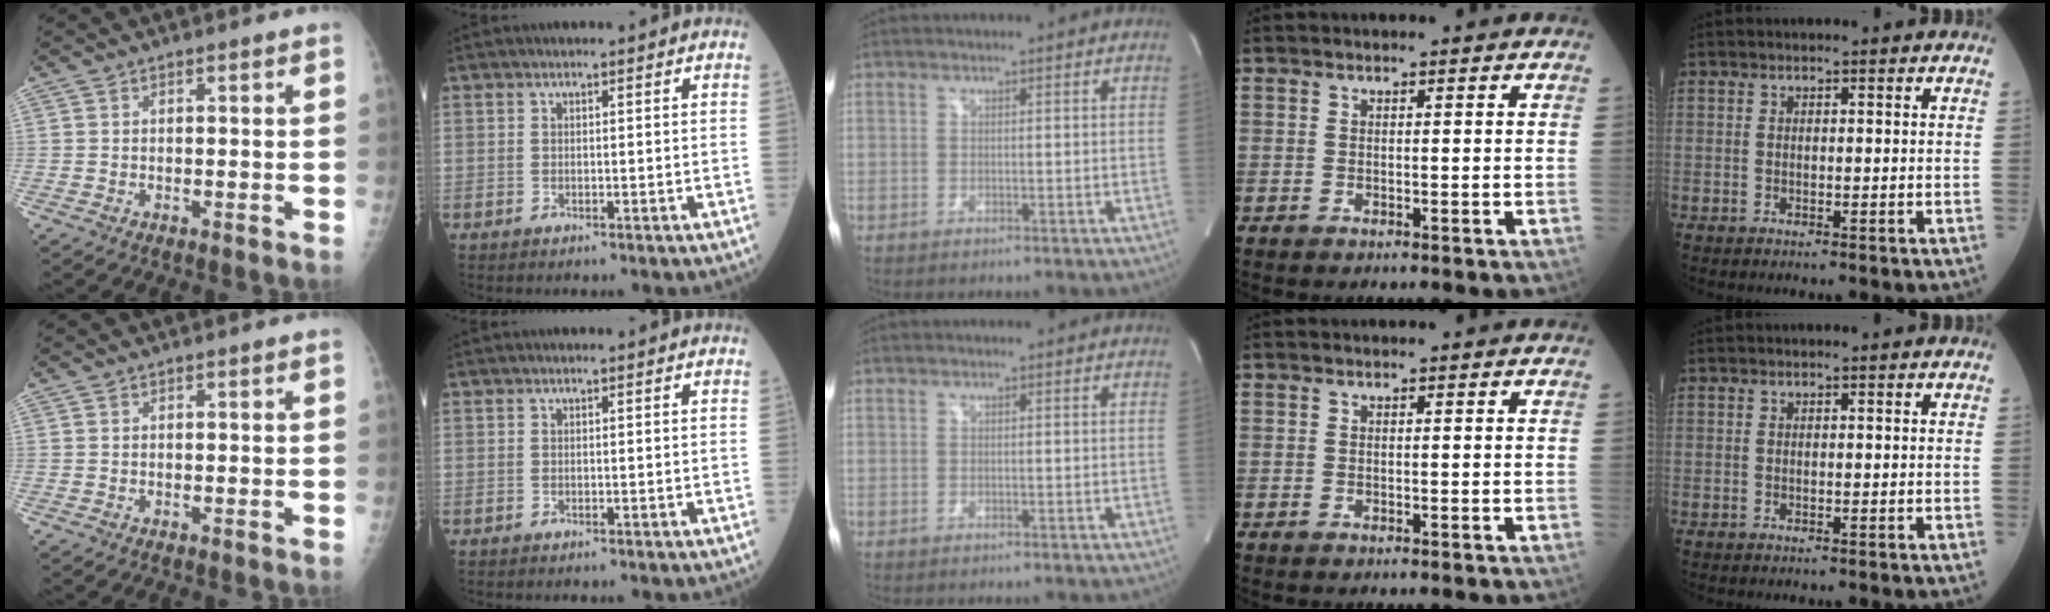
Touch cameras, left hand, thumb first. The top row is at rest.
{}